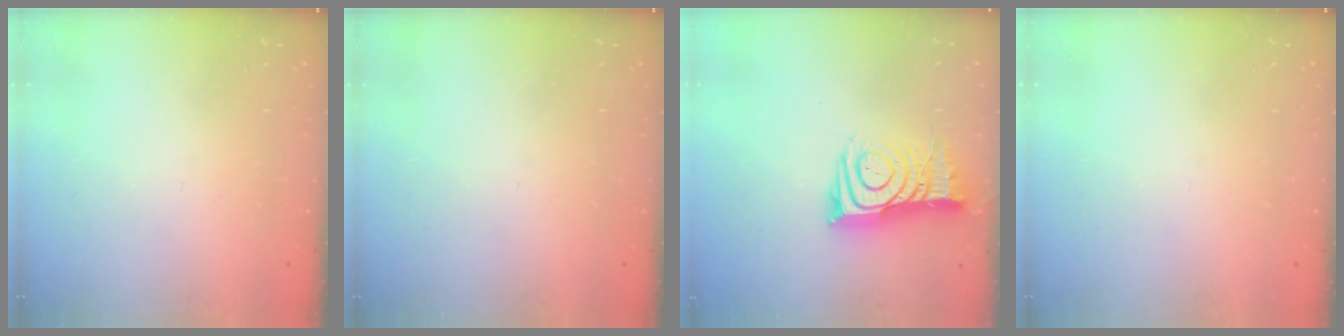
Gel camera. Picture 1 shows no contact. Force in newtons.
{"total": 0.0}
{"total": 12.6, "press": 12.5, "slide": 1.0}
{"total": 0.0}